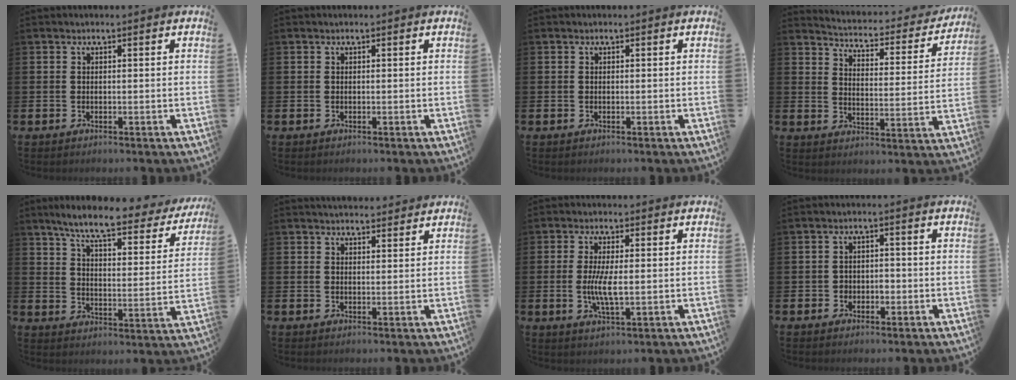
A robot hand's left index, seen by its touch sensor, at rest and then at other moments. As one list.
[{"total": 0.0}, {"total": 0.0}, {"total": 3.6, "force": [3.4, 0.9, 0.8], "torque": [-0.035, -0.036, 0.049]}, {"total": 7.4, "force": [6.2, 1.1, 3.9], "torque": [-0.098, -0.039, 0.100]}, {"total": 2.9, "force": [2.8, 0.6, 0.0], "torque": [0.002, -0.015, 0.050]}, {"total": 4.4, "force": [0.0, 1.2, 4.2], "torque": [-0.069, -0.001, -0.002]}, {"total": 1.7, "force": [-0.6, 1.5, 0.7], "torque": [-0.006, 0.001, -0.017]}]